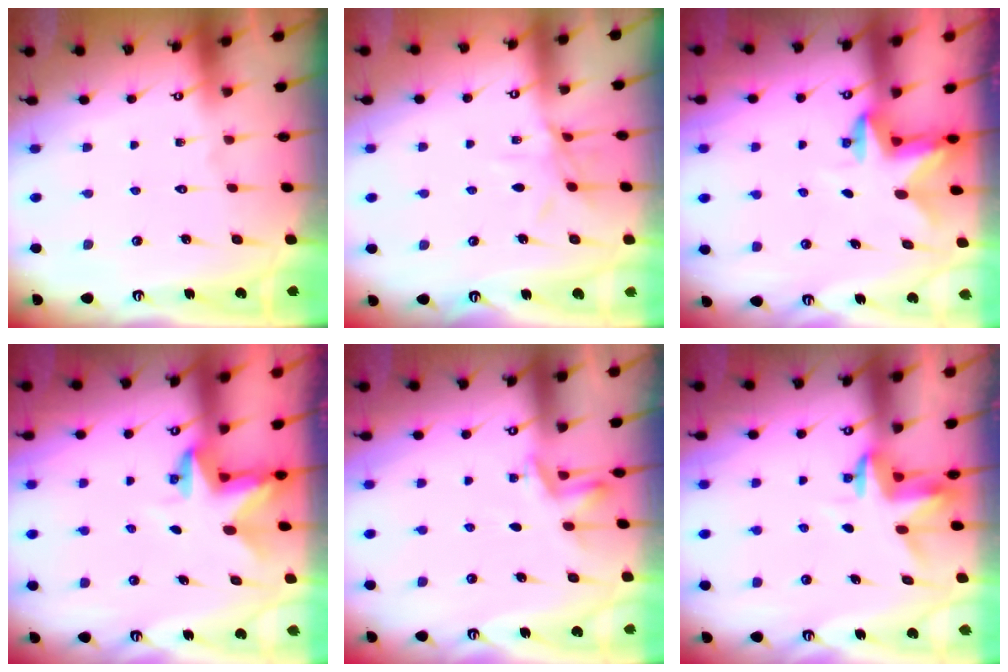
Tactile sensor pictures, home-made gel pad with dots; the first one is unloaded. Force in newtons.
{"total": 7.6, "press": 7.6, "slide": 0.2}
{"total": 2.9, "press": 2.9, "slide": 0.5}
{"total": 2.8, "press": 2.8, "slide": 0.2}
{"total": 4.0, "press": 3.6, "slide": 1.8}
{"total": 3.4, "press": 3.4, "slide": 0.2}